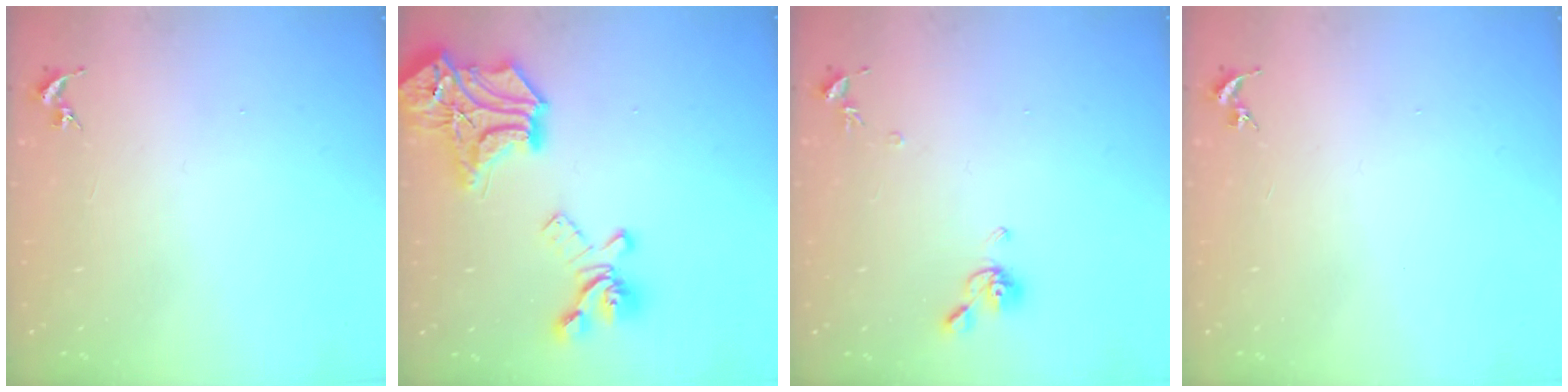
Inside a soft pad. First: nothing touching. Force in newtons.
{"total": 24.6, "press": 24.6, "slide": 0.7}
{"total": 8.6, "press": 8.5, "slide": 1.1}
{"total": 0.0}